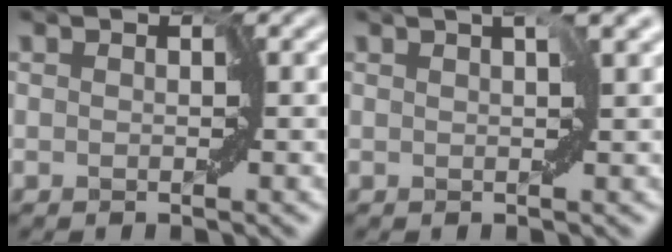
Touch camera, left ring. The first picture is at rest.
{"total": 2.3, "force": [1.2, 0.3, 2.0], "torque": [-0.035, 0.008, 0.021]}